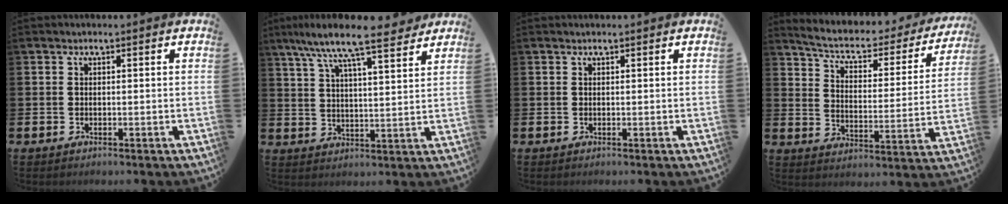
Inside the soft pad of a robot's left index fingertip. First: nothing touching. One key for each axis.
{"total": 10.4, "fx": 9.0, "fy": 1.7, "fz": 5.0, "tx": -0.106, "ty": -0.050, "tz": 0.155}
{"total": 0.0}
{"total": 5.3, "fx": 4.4, "fy": 1.9, "fz": 2.2, "tx": -0.070, "ty": -0.033, "tz": 0.066}